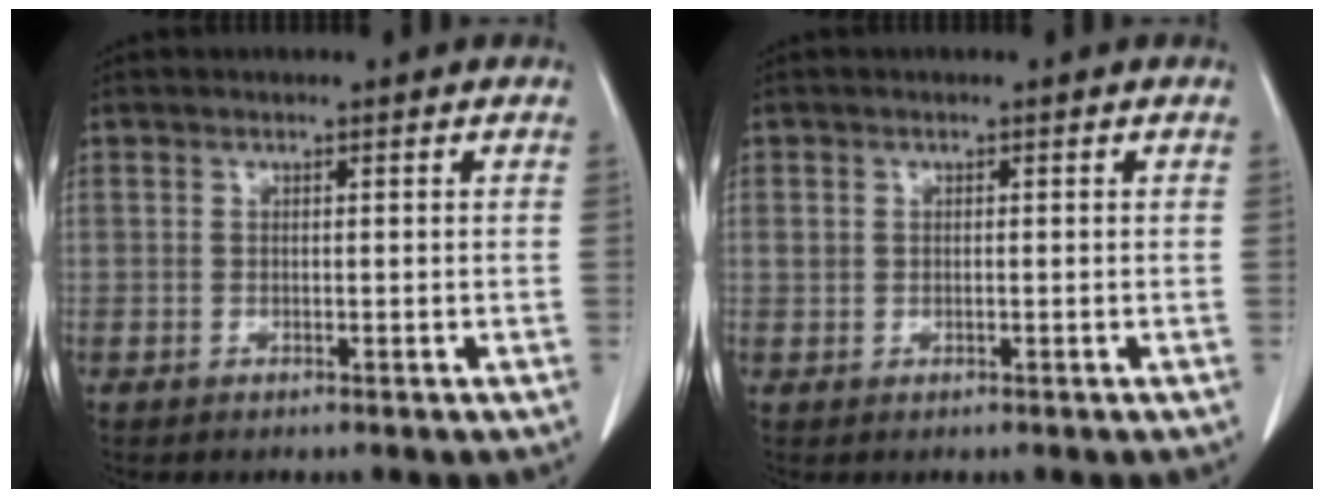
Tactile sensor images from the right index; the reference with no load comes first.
{"total": 1.3, "force": [0.1, 1.0, 0.9], "torque": [-0.020, 0.010, 0.006]}